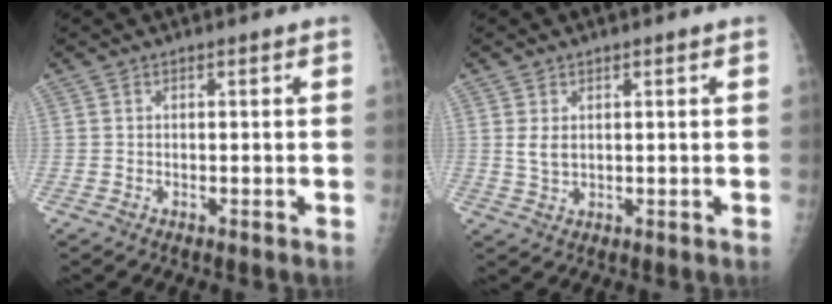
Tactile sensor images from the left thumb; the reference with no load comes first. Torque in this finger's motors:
{"motor_torque": [0.72, 0.73, 0.10, -0.28, 0.01]}